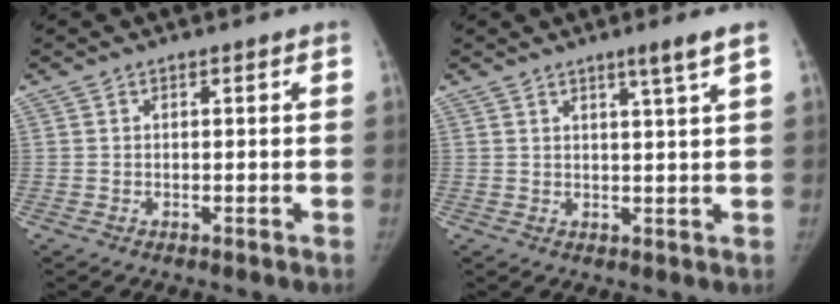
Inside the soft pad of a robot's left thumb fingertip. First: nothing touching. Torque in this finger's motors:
{"motor_torque": [0.37, -0.09, 0.25, 0.32, 0.10]}